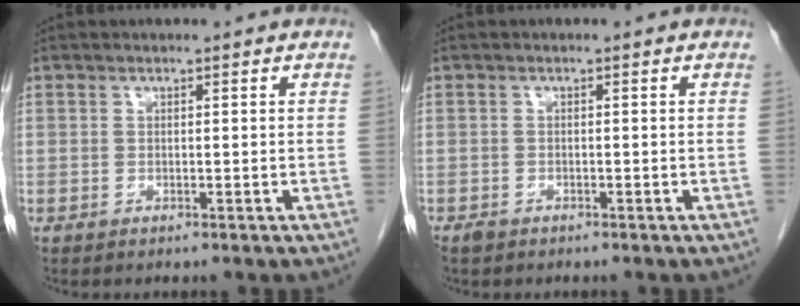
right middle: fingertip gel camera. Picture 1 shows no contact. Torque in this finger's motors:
{"motor_torque": [0.06, -0.02, 0.02, 0.01]}